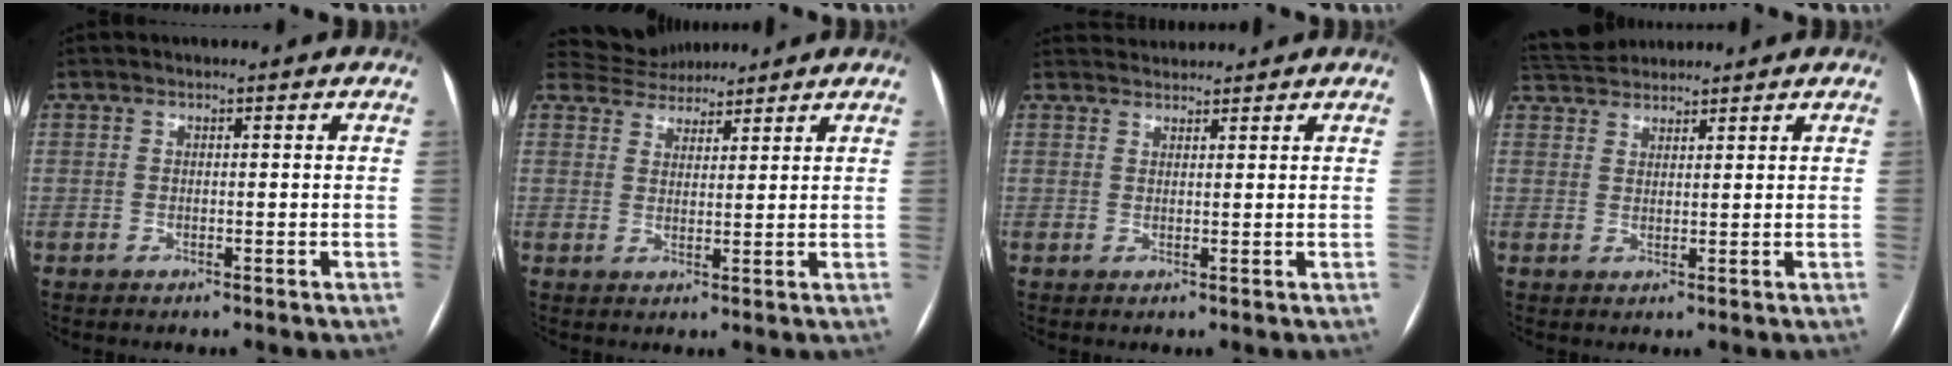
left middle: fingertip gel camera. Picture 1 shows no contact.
{"total": 6.0, "force": [5.8, 1.7, 0.3], "torque": [-0.009, 0.025, 0.096]}
{"total": 3.2, "force": [3.2, 0.3, -0.1], "torque": [-0.003, 0.028, 0.058]}
{"total": 6.5, "force": [6.2, 1.4, 1.5], "torque": [-0.033, 0.037, 0.112]}